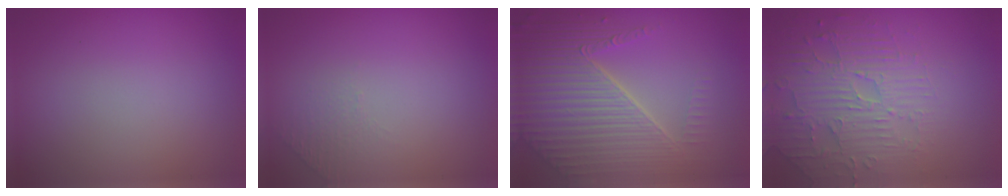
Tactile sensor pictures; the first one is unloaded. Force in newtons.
{"total": 1.0, "press": 0.5, "slide": 0.9}
{"total": 7.7, "press": 5.8, "slide": 5.0}
{"total": 4.7, "press": 3.9, "slide": 2.6}